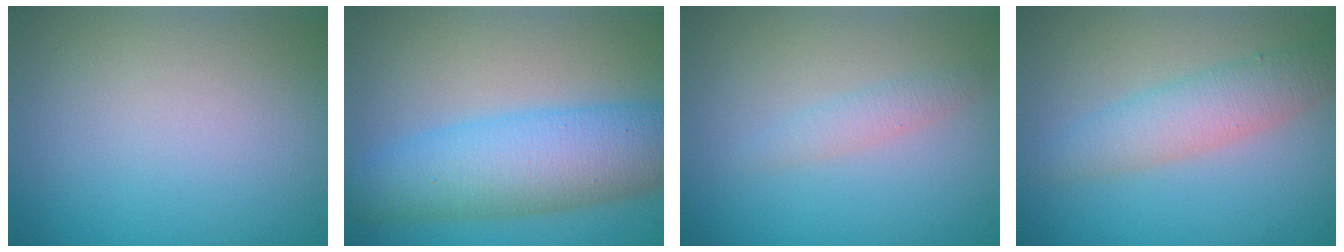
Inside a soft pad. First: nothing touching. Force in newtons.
{"total": 7.8, "press": 7.8, "slide": 0.1}
{"total": 1.3, "press": 1.3, "slide": 0.0}
{"total": 3.6, "press": 3.6, "slide": 0.1}